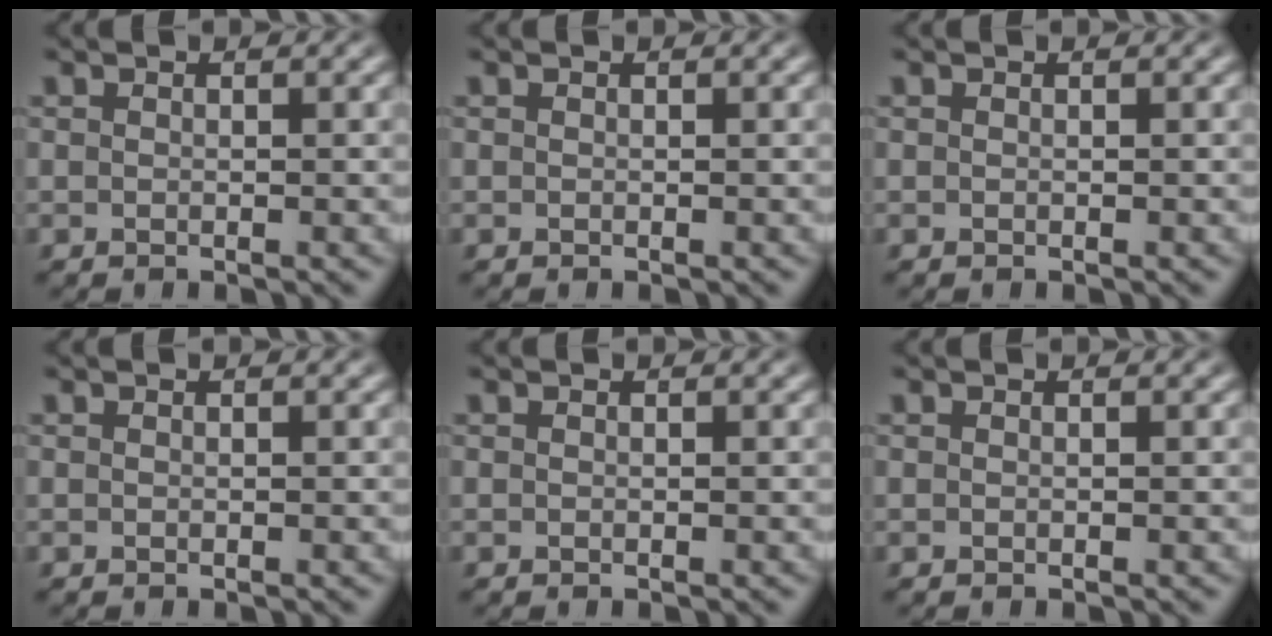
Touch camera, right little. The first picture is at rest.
{"total": 0.0}
{"total": 0.0}
{"total": 0.0}
{"total": 0.0}
{"total": 0.0}